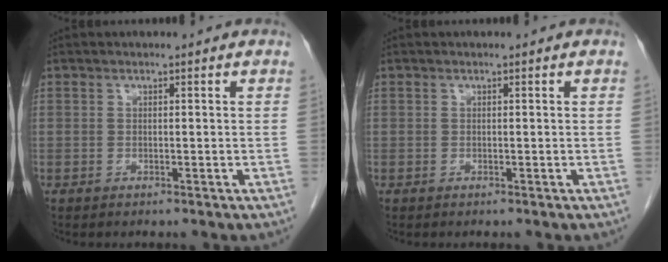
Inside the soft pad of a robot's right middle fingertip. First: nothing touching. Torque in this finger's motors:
{"motor_torque": [-0.01, -0.05, -0.02, 0.00]}